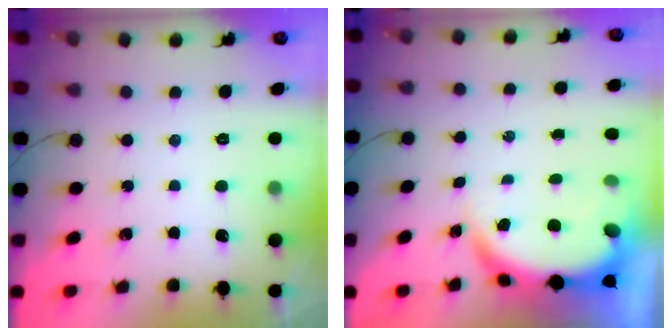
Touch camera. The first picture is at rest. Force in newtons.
{"total": 6.3, "press": 6.2, "slide": 0.9}